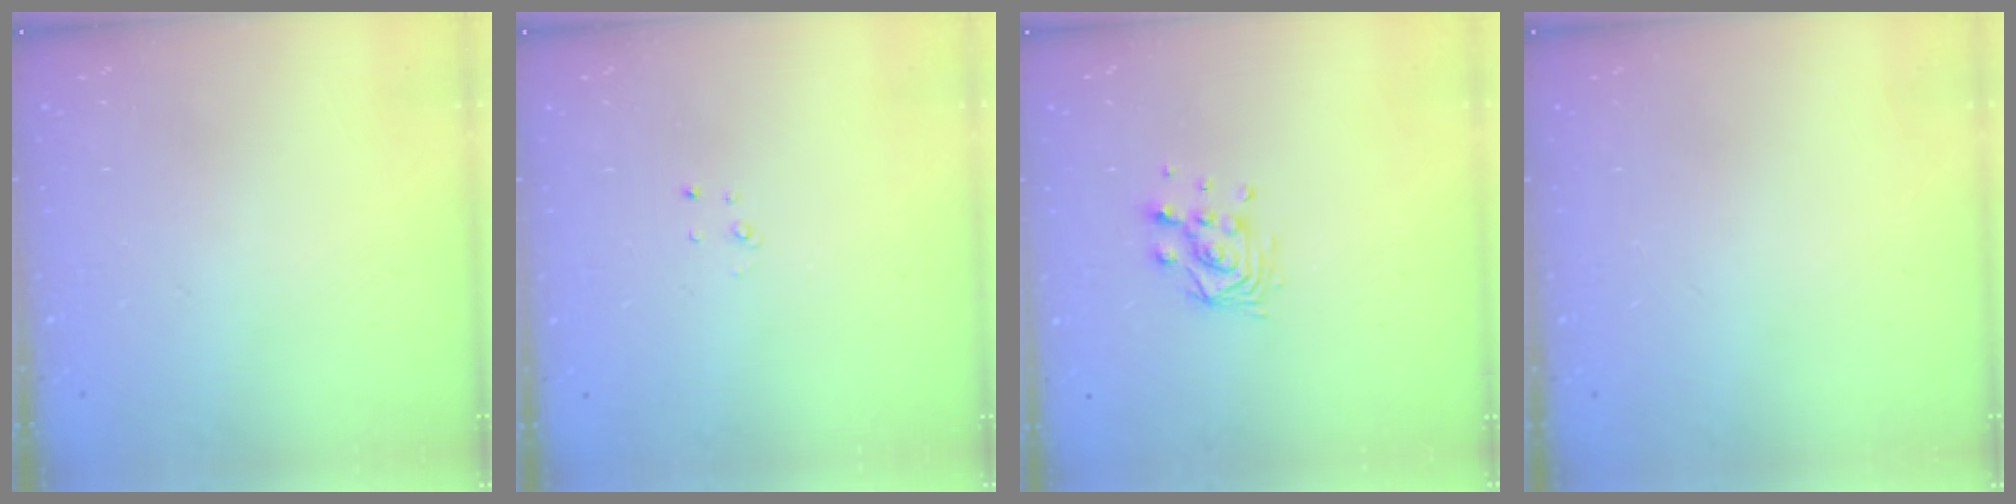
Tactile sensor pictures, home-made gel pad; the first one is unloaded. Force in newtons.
{"total": 2.2, "press": 2.2, "slide": 0.2}
{"total": 7.5, "press": 7.5, "slide": 0.4}
{"total": 0.0}